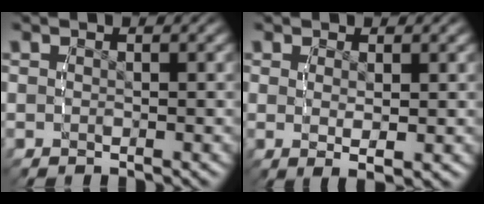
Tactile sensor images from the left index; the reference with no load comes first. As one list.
[{"total": 2.0, "force": [0.0, -0.1, 2.0], "torque": [-0.033, -0.014, 0.013]}]